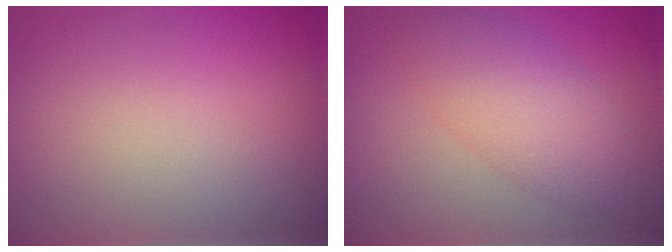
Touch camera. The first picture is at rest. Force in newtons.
{"total": 4.9, "press": 4.9, "slide": 0.1}